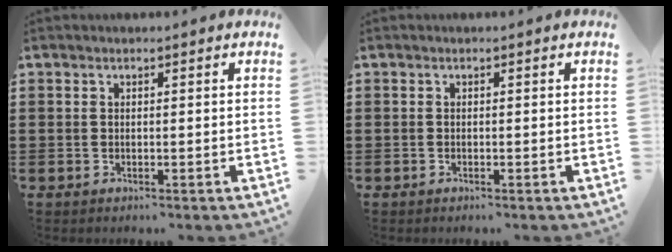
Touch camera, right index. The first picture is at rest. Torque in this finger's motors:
{"motor_torque": [2.14, 0.00, 0.06, -0.02]}